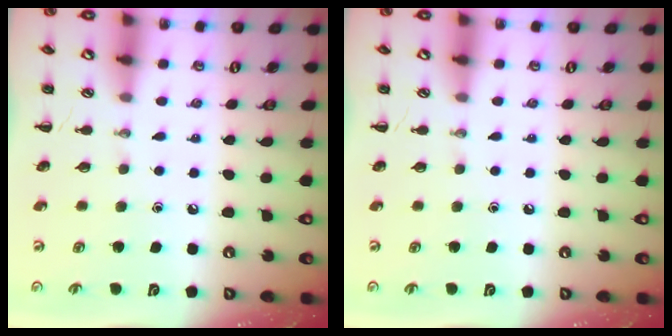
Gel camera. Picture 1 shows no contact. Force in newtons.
{"total": 0.0}